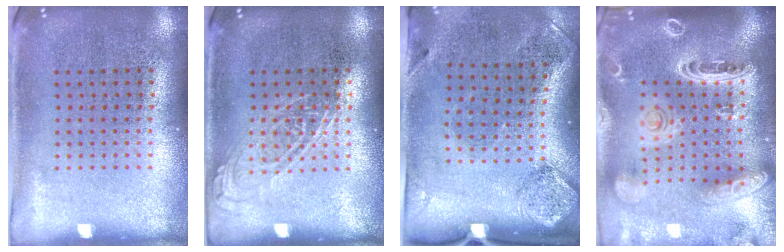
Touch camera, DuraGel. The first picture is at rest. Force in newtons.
{"total": 1.1, "press": 1.0, "slide": 0.3}
{"total": 1.9, "press": 1.1, "slide": 1.6}
{"total": 3.7, "press": 3.0, "slide": 2.3}